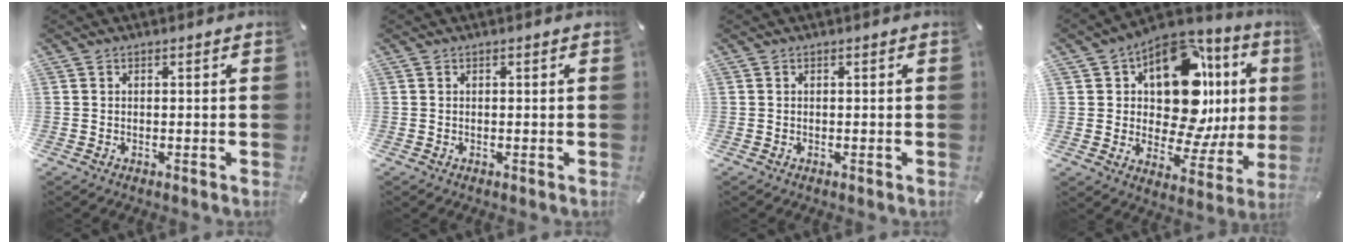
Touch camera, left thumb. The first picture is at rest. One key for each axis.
{"total": 0.0}
{"total": 0.0}
{"total": 19.2, "fx": 6.6, "fy": 11.2, "fz": 14.2, "tx": -0.202, "ty": -0.061, "tz": 0.105}